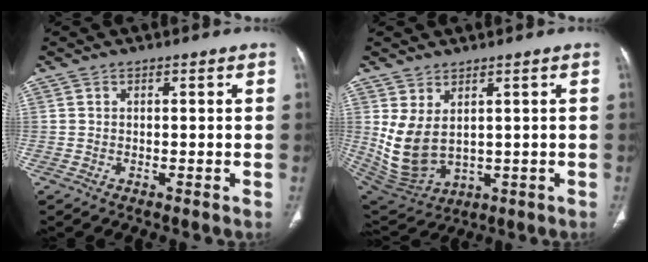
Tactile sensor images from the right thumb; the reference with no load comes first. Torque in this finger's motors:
{"motor_torque": [1.42, 1.47, 0.05, 0.06, 0.34]}